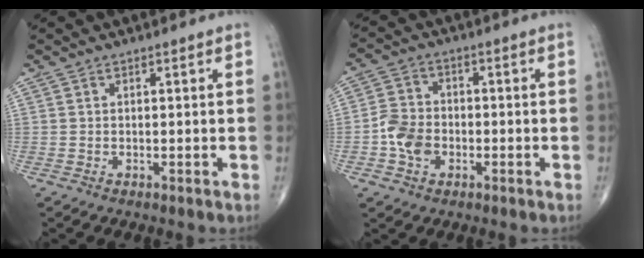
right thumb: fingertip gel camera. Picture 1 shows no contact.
{"total": 6.7, "force": [-2.0, 5.2, 3.8], "torque": [-0.059, 0.017, -0.043]}